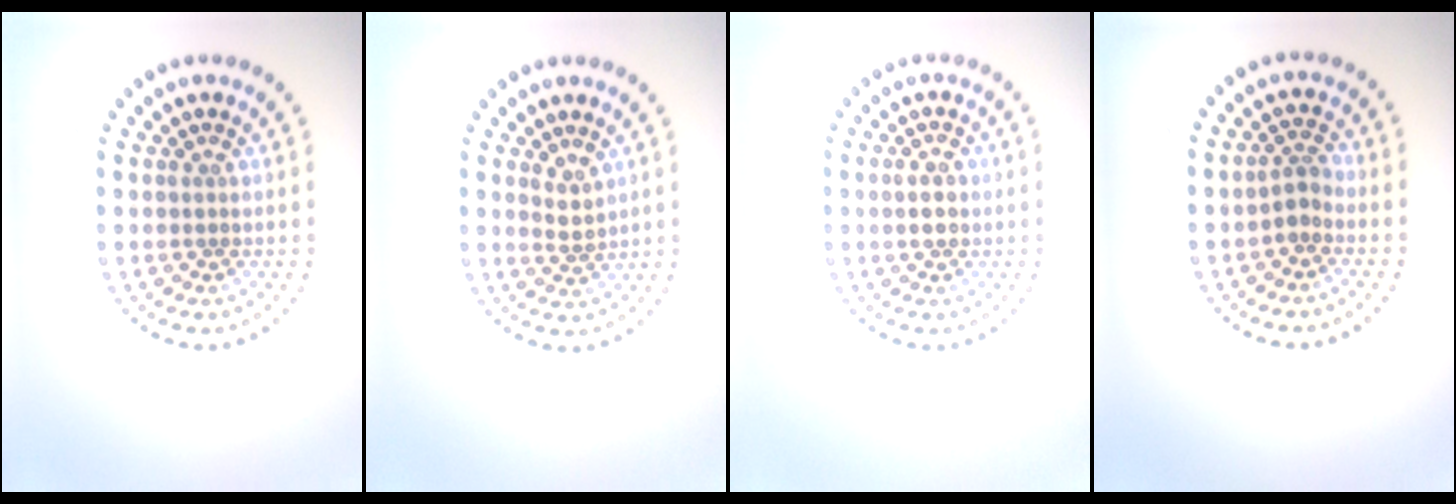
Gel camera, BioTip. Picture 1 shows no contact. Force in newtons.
{"total": 1.5, "press": 1.2, "slide": 0.9}
{"total": 2.1, "press": 2.1, "slide": 0.1}
{"total": 1.6, "press": 1.3, "slide": 0.9}